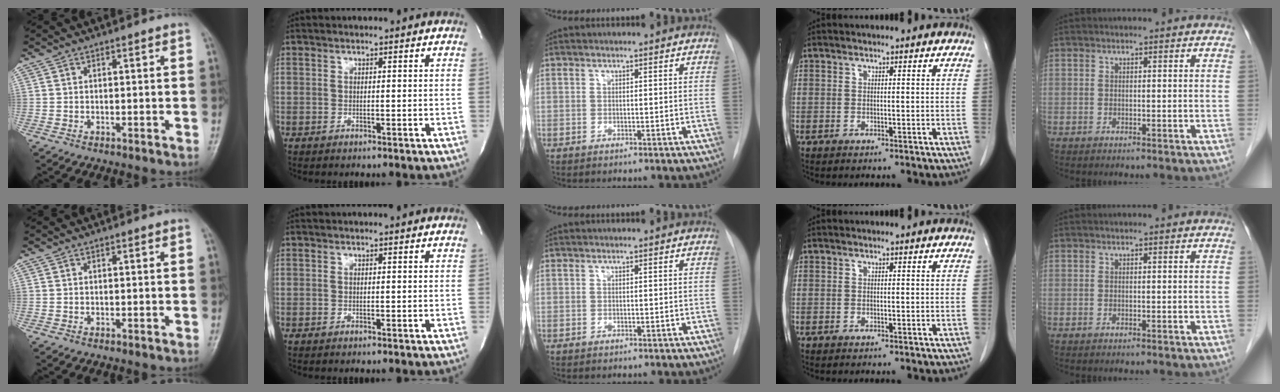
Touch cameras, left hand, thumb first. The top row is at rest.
{}